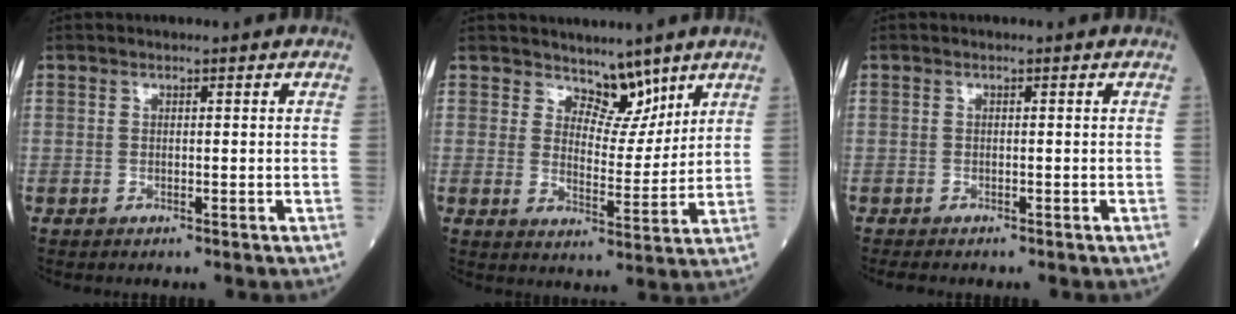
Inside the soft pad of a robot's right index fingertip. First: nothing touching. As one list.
[{"total": 5.4, "force": [4.5, 2.4, 1.6], "torque": [-0.018, -0.010, 0.079]}, {"total": 2.1, "force": [-1.8, 0.5, 0.9], "torque": [-0.017, -0.005, -0.023]}]